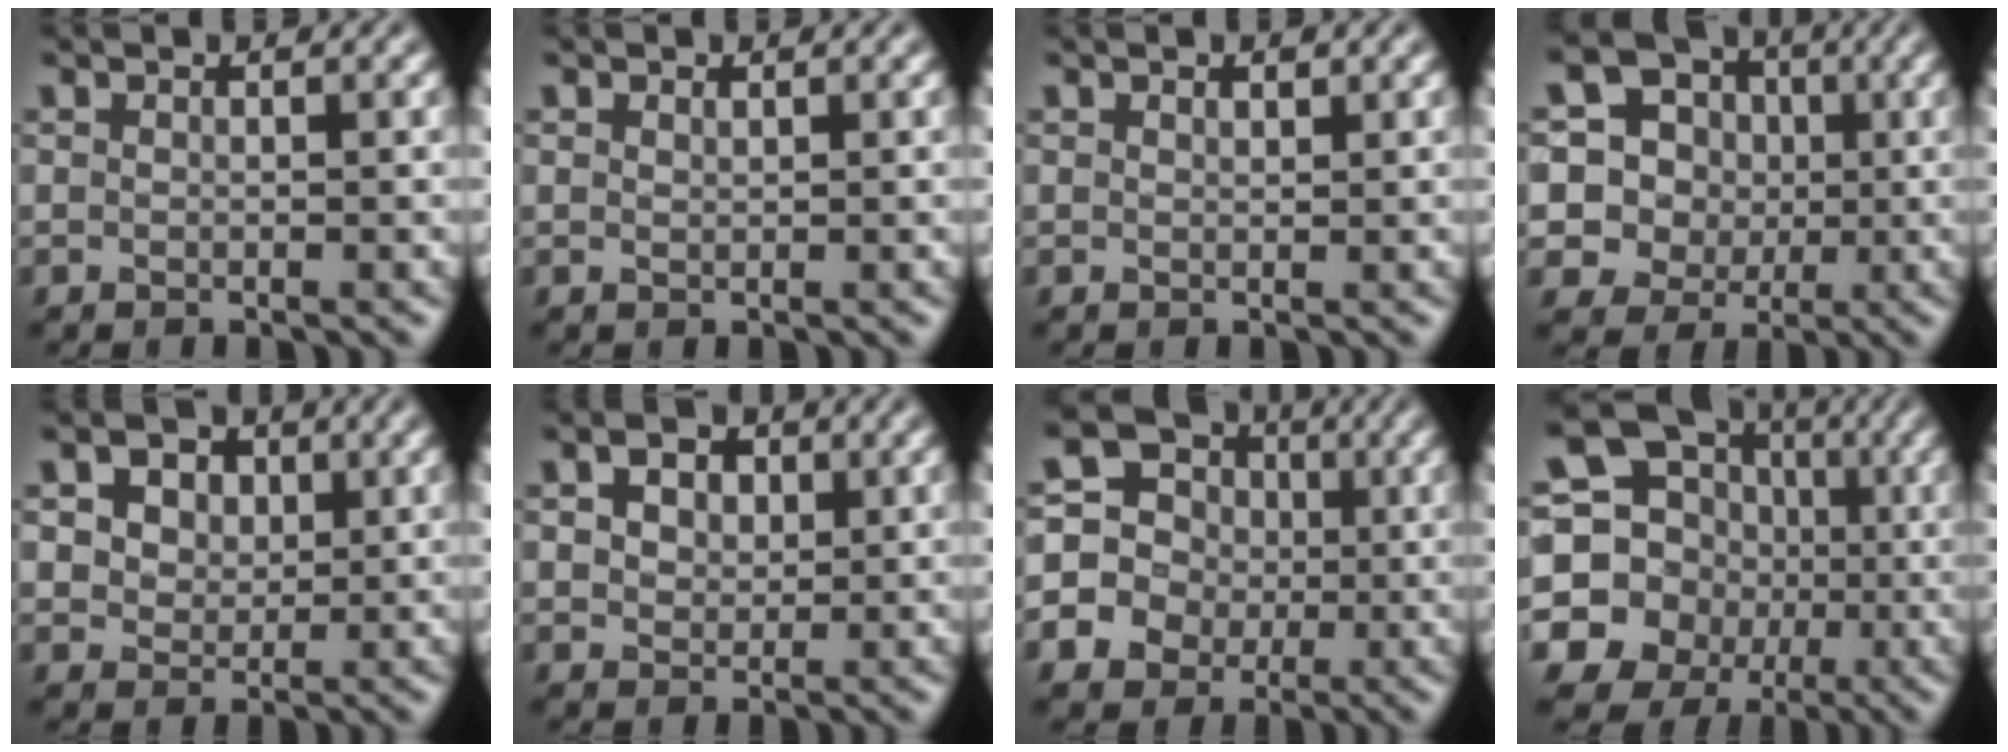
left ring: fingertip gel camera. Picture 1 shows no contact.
{"total": 0.6, "force": [0.5, 0.3, 0.2], "torque": [-0.004, -0.002, 0.010]}
{"total": 0.9, "force": [0.6, 0.4, 0.5], "torque": [-0.010, -0.002, 0.011]}
{"total": 15.5, "force": [3.4, 14.2, 5.2], "torque": [-0.145, 0.035, 0.043]}
{"total": 6.6, "force": [3.1, 4.8, 3.3], "torque": [-0.066, 0.017, 0.037]}
{"total": 4.2, "force": [1.7, 2.9, 2.4], "torque": [-0.051, 0.012, 0.016]}
{"total": 13.0, "force": [-0.4, 12.3, 4.2], "torque": [-0.109, 0.006, -0.044]}
{"total": 16.7, "force": [-1.8, 15.8, 5.2], "torque": [-0.143, -0.002, -0.062]}